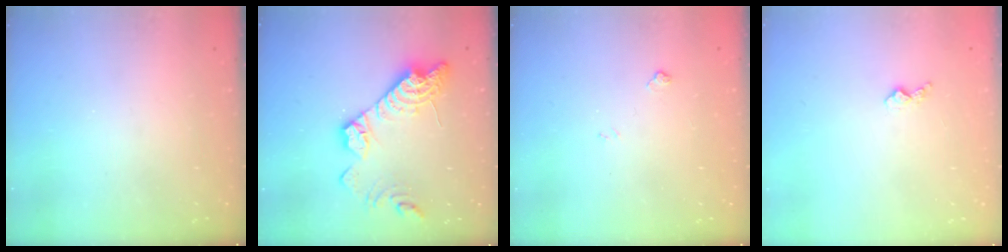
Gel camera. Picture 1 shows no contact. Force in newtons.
{"total": 17.0, "press": 16.9, "slide": 1.3}
{"total": 4.3, "press": 4.3, "slide": 0.7}
{"total": 3.9, "press": 3.8, "slide": 0.4}